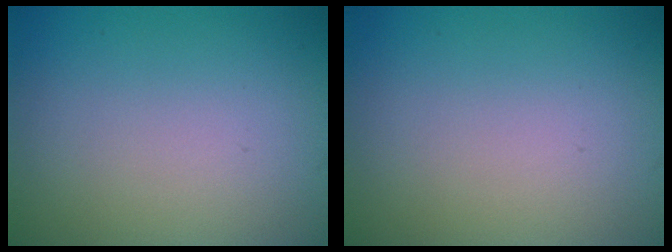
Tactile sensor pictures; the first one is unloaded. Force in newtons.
{"total": 0.0}